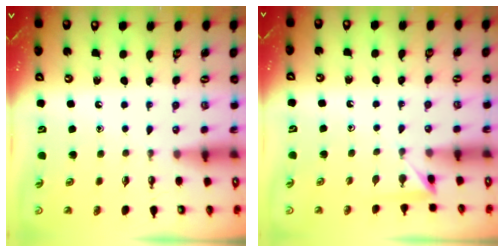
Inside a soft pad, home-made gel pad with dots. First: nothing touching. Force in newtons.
{"total": 2.3, "press": 2.3, "slide": 0.3}